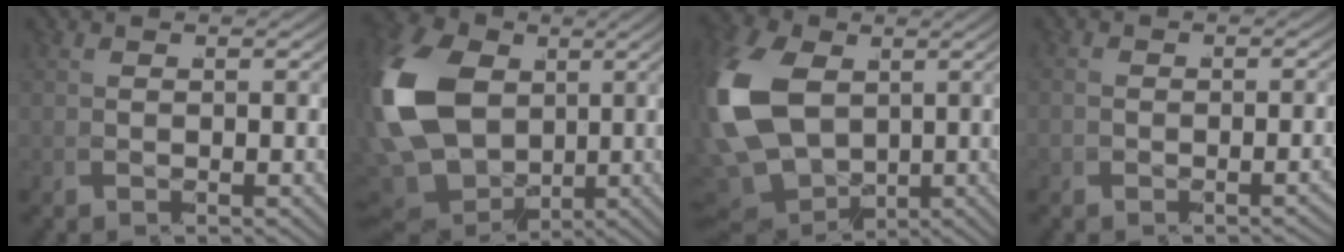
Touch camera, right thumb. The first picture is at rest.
{"total": 16.9, "force": [0.9, 13.0, 10.8], "torque": [-0.290, -0.052, 0.036]}
{"total": 14.5, "force": [0.7, 11.2, 9.1], "torque": [-0.245, -0.048, 0.034]}
{"total": 1.3, "force": [-0.9, 0.8, 0.6], "torque": [-0.014, -0.004, -0.015]}